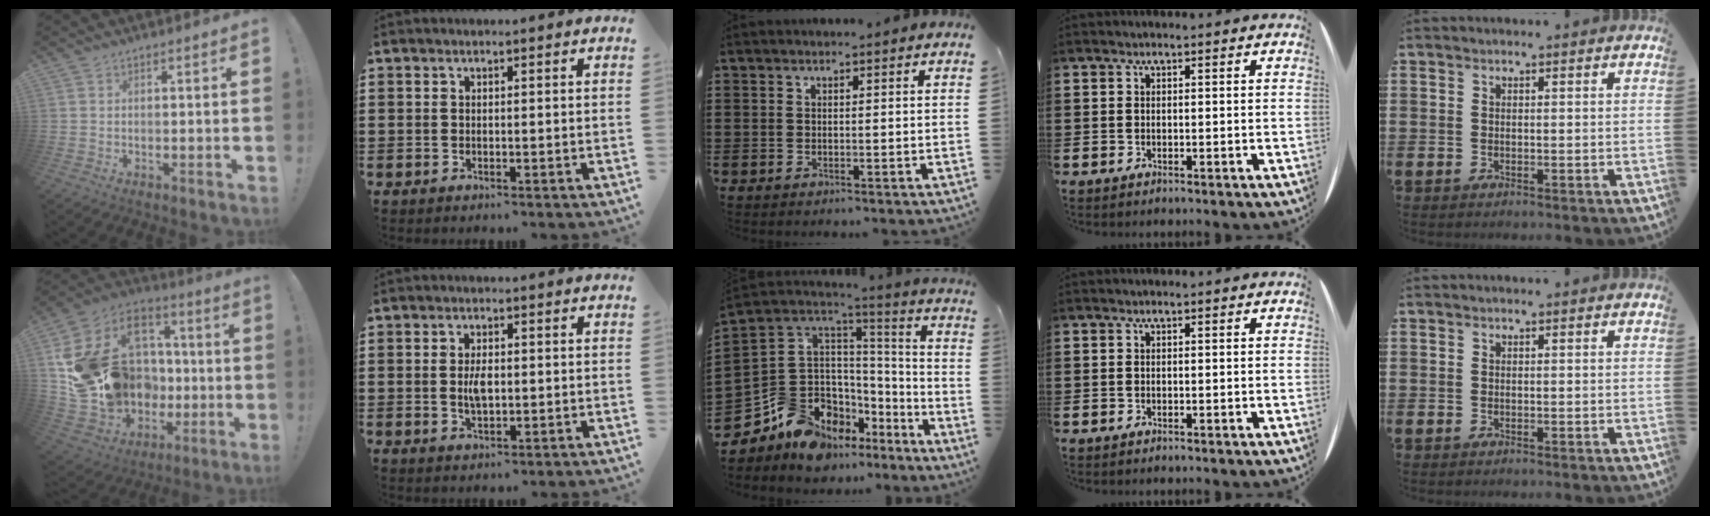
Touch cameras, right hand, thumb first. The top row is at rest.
{"thumb": {"total": 25.3, "force": [1.0, 21.3, 13.7], "torque": [-0.244, 0.005, 0.087]}, "index": {"total": 3.6, "force": [0.0, 1.6, 3.2], "torque": [-0.062, 0.004, -0.001]}, "middle": {"total": 10.6, "force": [-7.7, 6.7, 2.7], "torque": [-0.096, -0.004, -0.150]}}